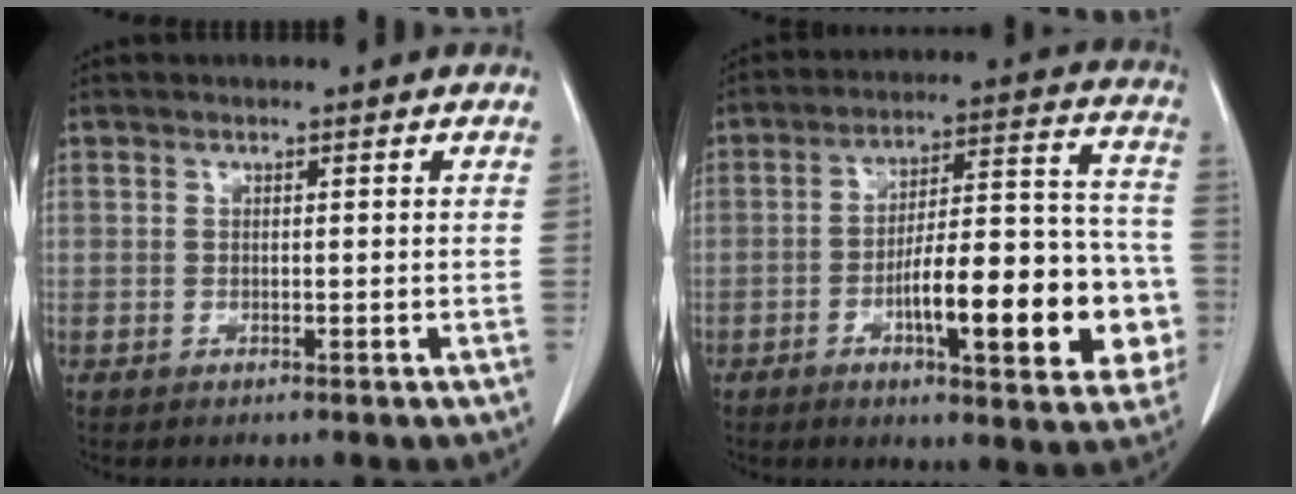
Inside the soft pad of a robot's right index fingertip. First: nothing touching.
{"total": 19.3, "force": [-5.7, 5.0, 17.7], "torque": [-0.203, 0.036, -0.071]}